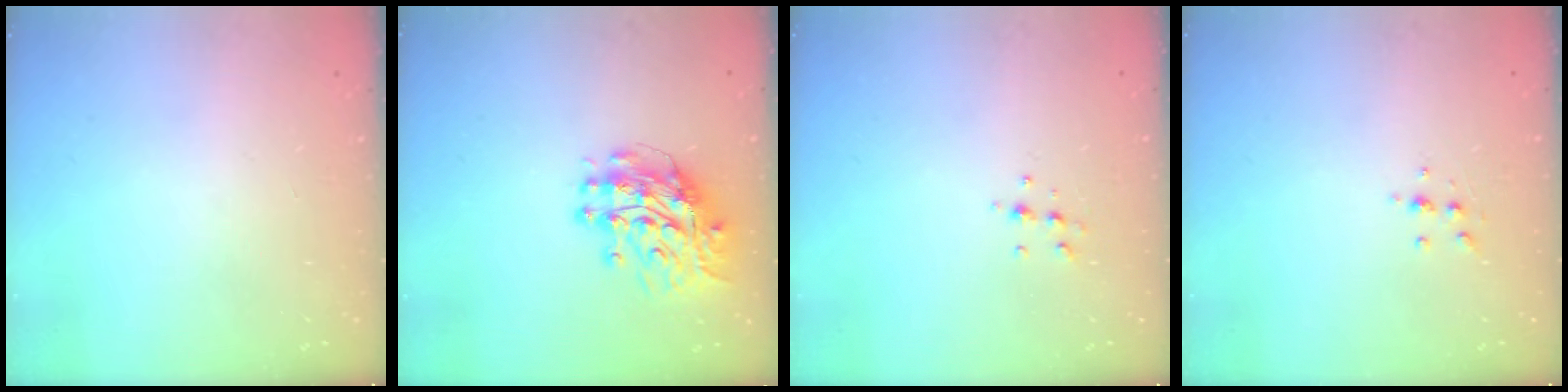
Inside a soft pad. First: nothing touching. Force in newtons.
{"total": 11.7, "press": 11.6, "slide": 1.2}
{"total": 5.8, "press": 5.7, "slide": 1.2}
{"total": 4.4, "press": 4.4, "slide": 0.7}